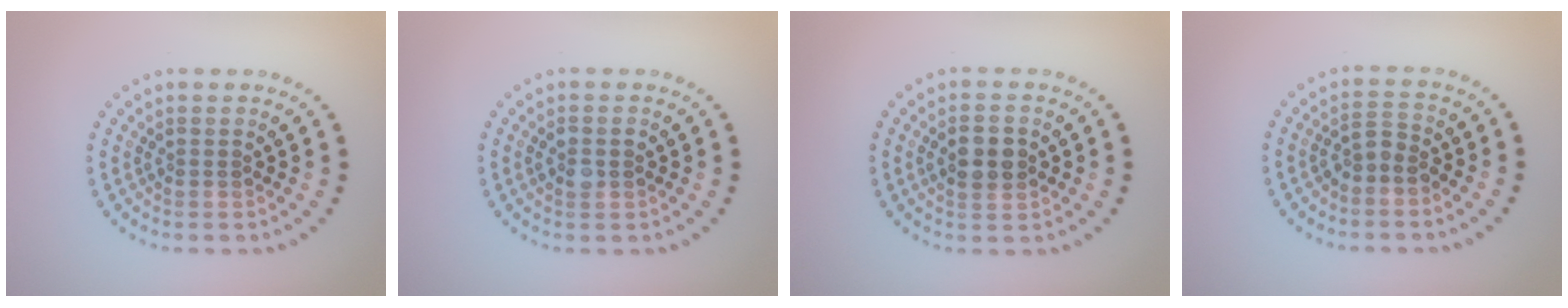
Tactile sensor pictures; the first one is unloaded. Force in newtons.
{"total": 1.5, "press": 1.4, "slide": 0.2}
{"total": 3.1, "press": 3.1, "slide": 0.3}
{"total": 1.8, "press": 1.3, "slide": 1.3}